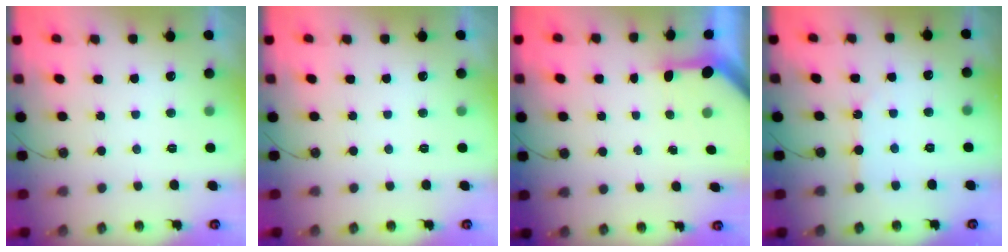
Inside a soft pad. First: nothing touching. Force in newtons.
{"total": 0.0}
{"total": 3.5, "press": 3.5, "slide": 0.4}
{"total": 4.2, "press": 4.2, "slide": 0.4}